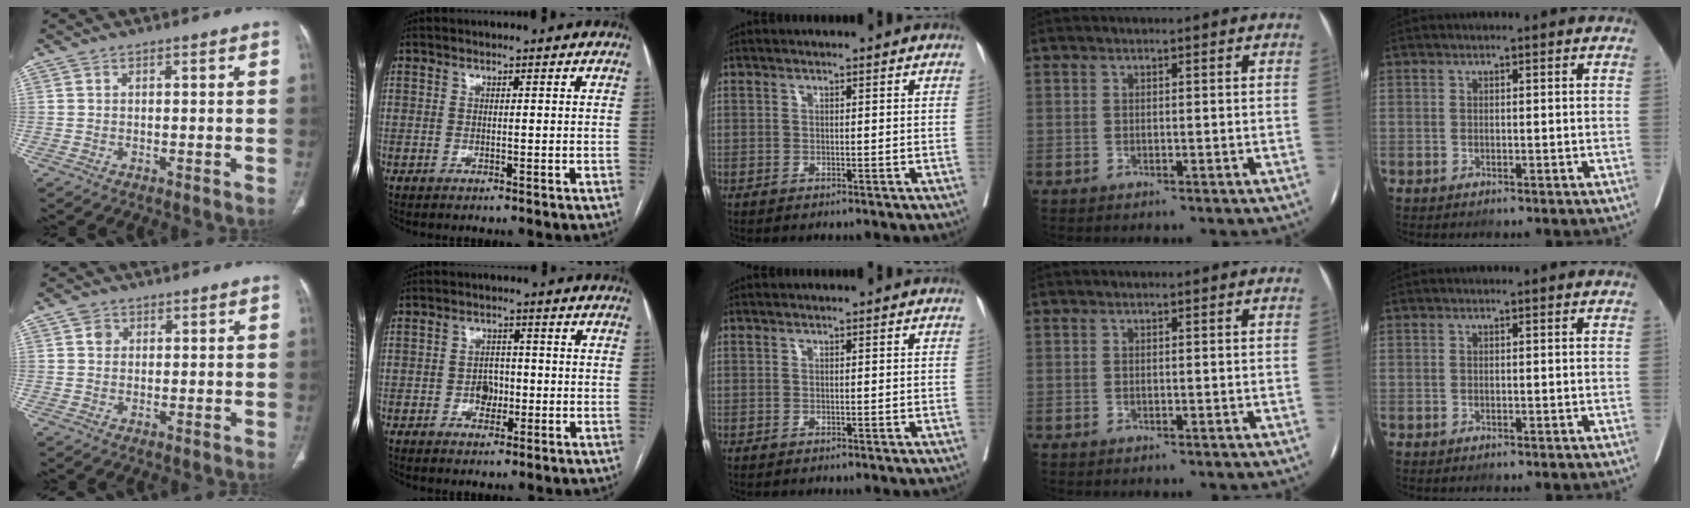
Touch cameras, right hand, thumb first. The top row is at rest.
{"thumb": {"total": 2.2, "force": [0.7, 1.9, 0.8], "torque": [-0.005, -0.002, 0.010]}, "index": {"total": 3.3, "force": [-0.8, 2.5, 2.0], "torque": [-0.025, 0.008, -0.011]}}